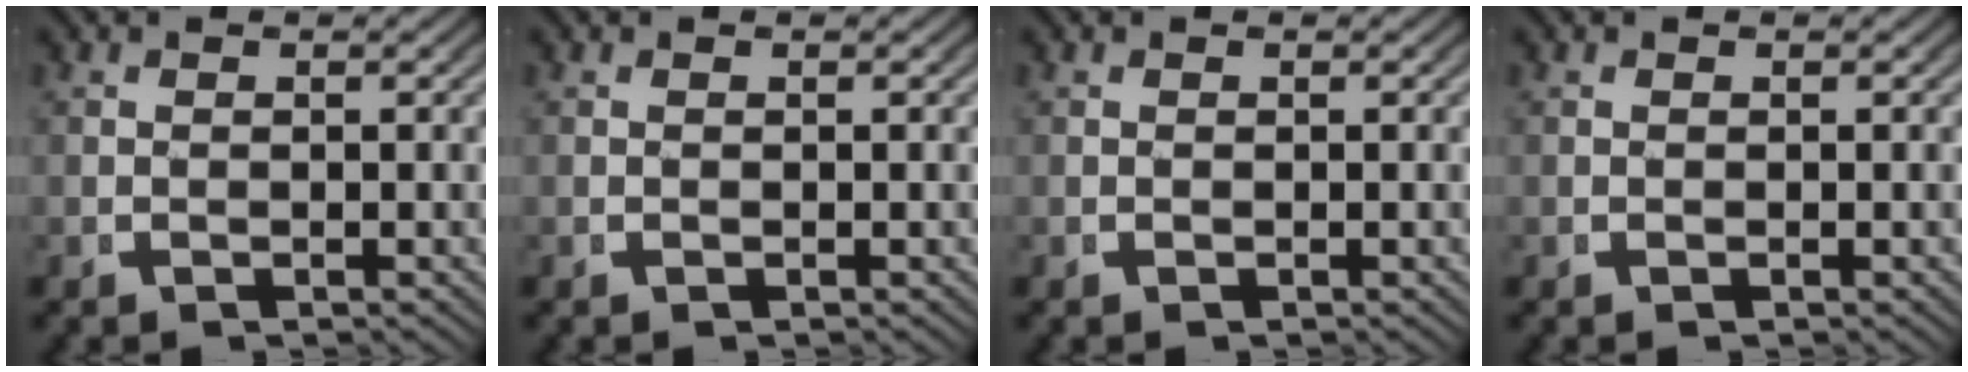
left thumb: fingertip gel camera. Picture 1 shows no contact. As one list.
[{"total": 0.0}, {"total": 0.0}, {"total": 0.0}]